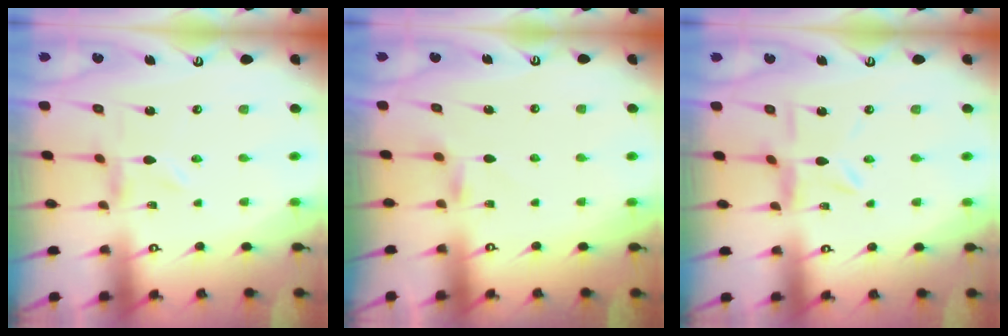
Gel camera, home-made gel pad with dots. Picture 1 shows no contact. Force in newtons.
{"total": 4.5, "press": 4.4, "slide": 0.6}
{"total": 6.3, "press": 6.3, "slide": 0.7}